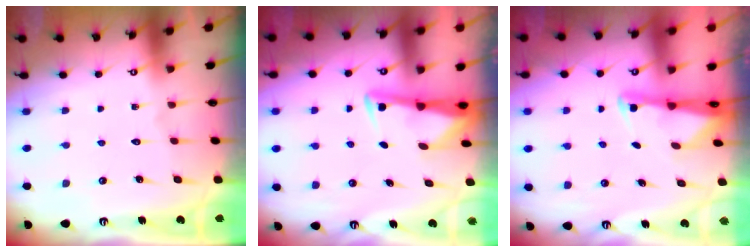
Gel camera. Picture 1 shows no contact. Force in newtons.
{"total": 3.1, "press": 3.1, "slide": 0.4}
{"total": 2.0, "press": 2.0, "slide": 0.3}